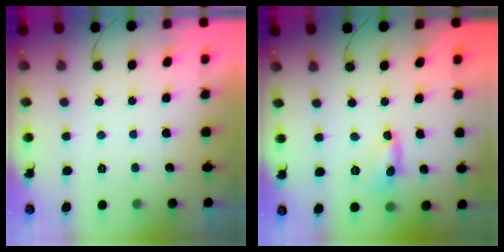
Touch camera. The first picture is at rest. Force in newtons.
{"total": 3.3, "press": 3.2, "slide": 0.2}